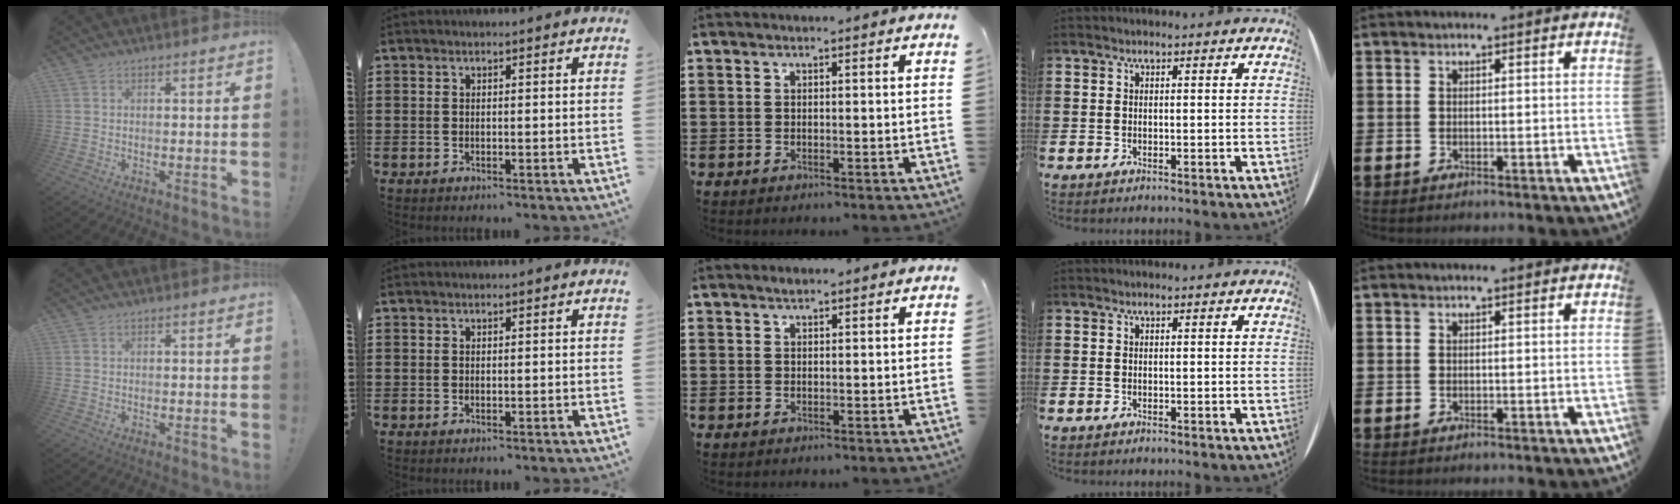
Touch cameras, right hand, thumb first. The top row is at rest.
{"middle": {"total": 0.6, "force": [0.5, 0.3, 0.2], "torque": [-0.006, 0.001, 0.009]}}